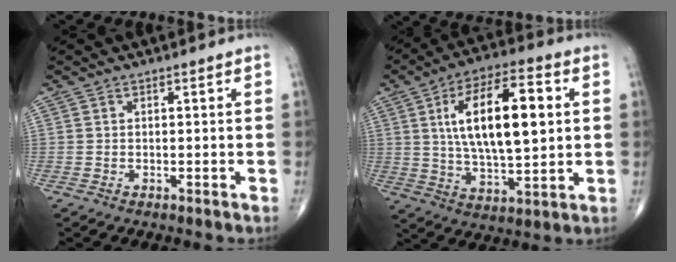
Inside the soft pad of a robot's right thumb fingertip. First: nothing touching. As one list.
[{"total": 19.2, "force": [3.8, 7.9, 17.1], "torque": [-0.276, 0.003, 0.063]}]